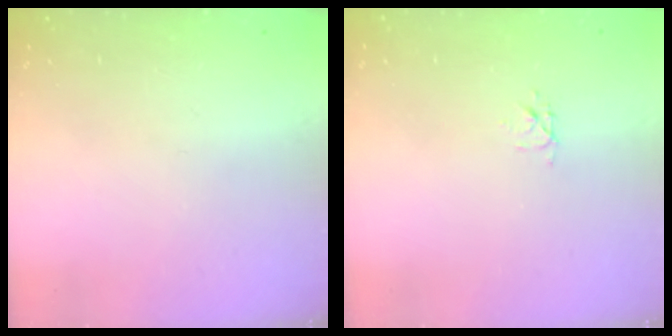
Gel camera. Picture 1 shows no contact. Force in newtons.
{"total": 3.2, "press": 3.2, "slide": 0.3}